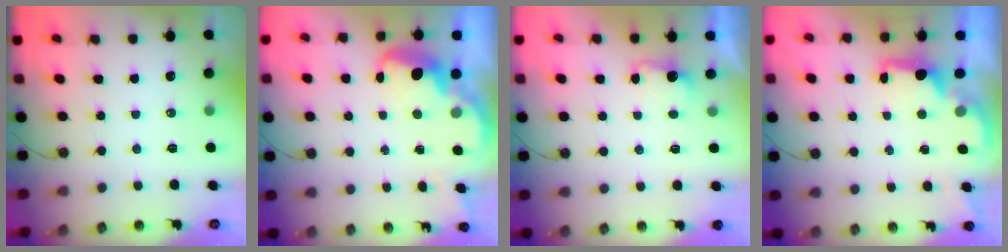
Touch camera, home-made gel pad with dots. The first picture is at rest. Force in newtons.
{"total": 3.3, "press": 3.3, "slide": 0.5}
{"total": 2.7, "press": 2.5, "slide": 0.9}
{"total": 1.7, "press": 1.5, "slide": 0.7}